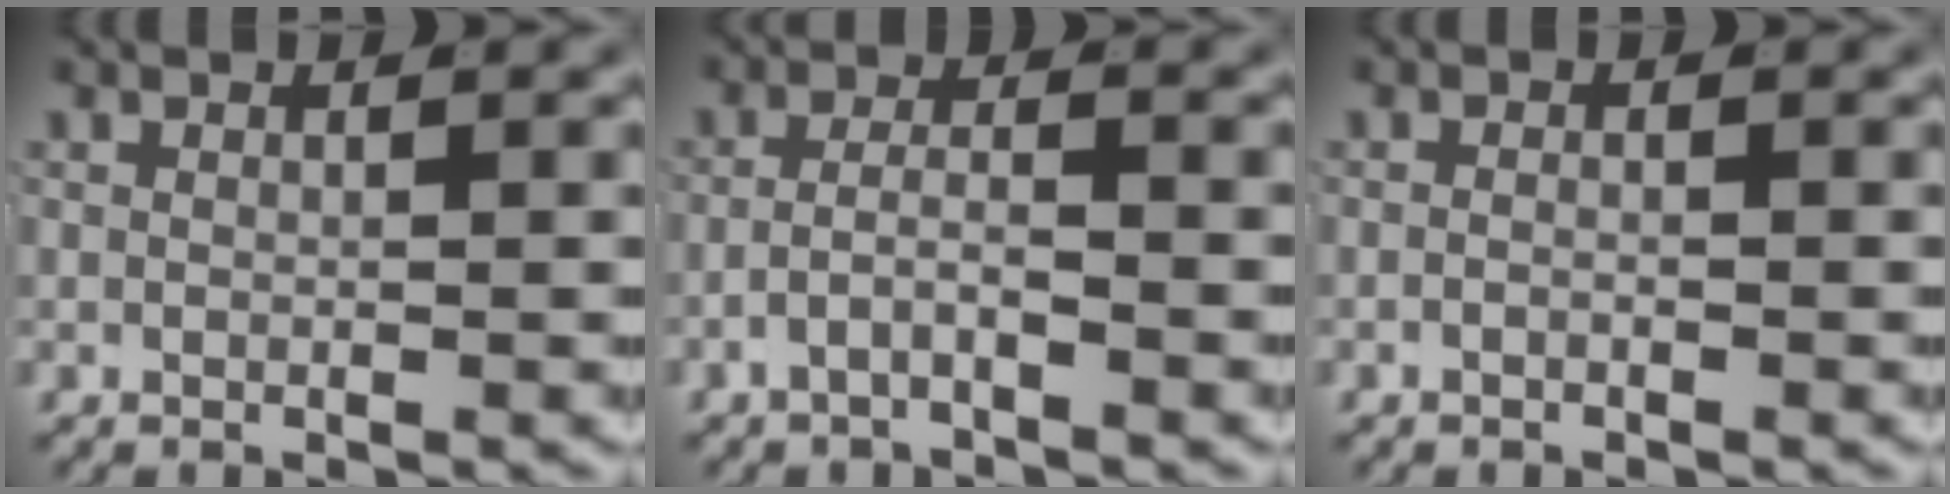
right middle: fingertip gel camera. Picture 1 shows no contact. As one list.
[{"total": 2.5, "force": [-2.0, 0.5, 1.5], "torque": [-0.024, -0.003, -0.038]}, {"total": 0.6, "force": [-0.5, 0.0, 0.3], "torque": [-0.004, 0.001, -0.012]}]